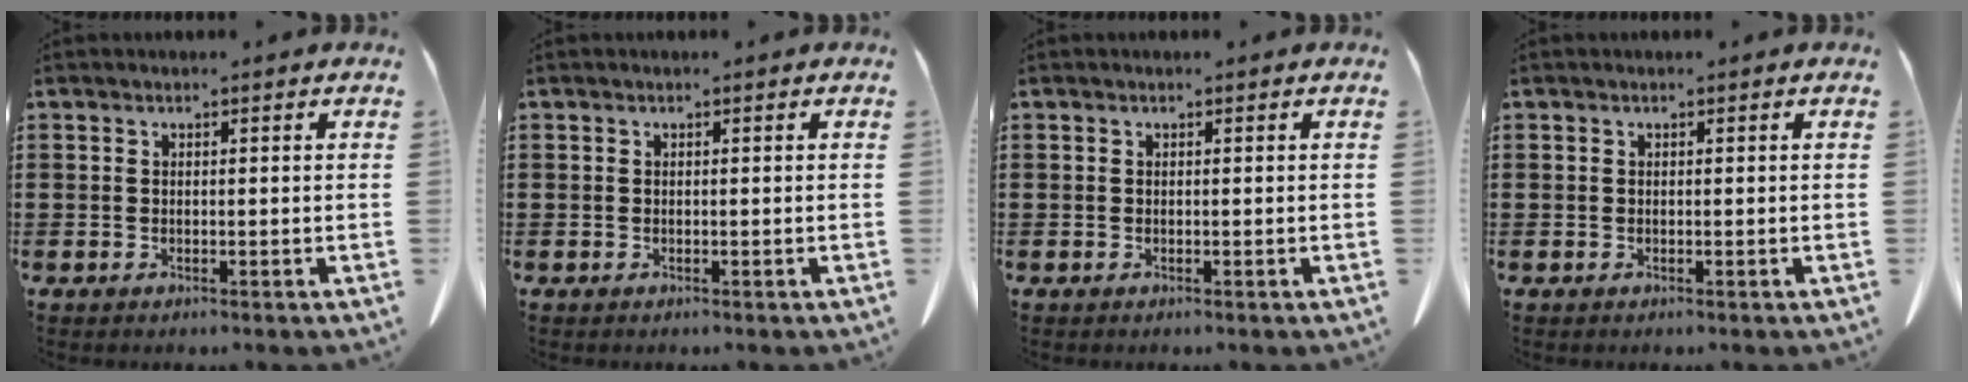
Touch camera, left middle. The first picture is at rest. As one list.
[{"total": 0.0}, {"total": 0.0}, {"total": 0.0}]